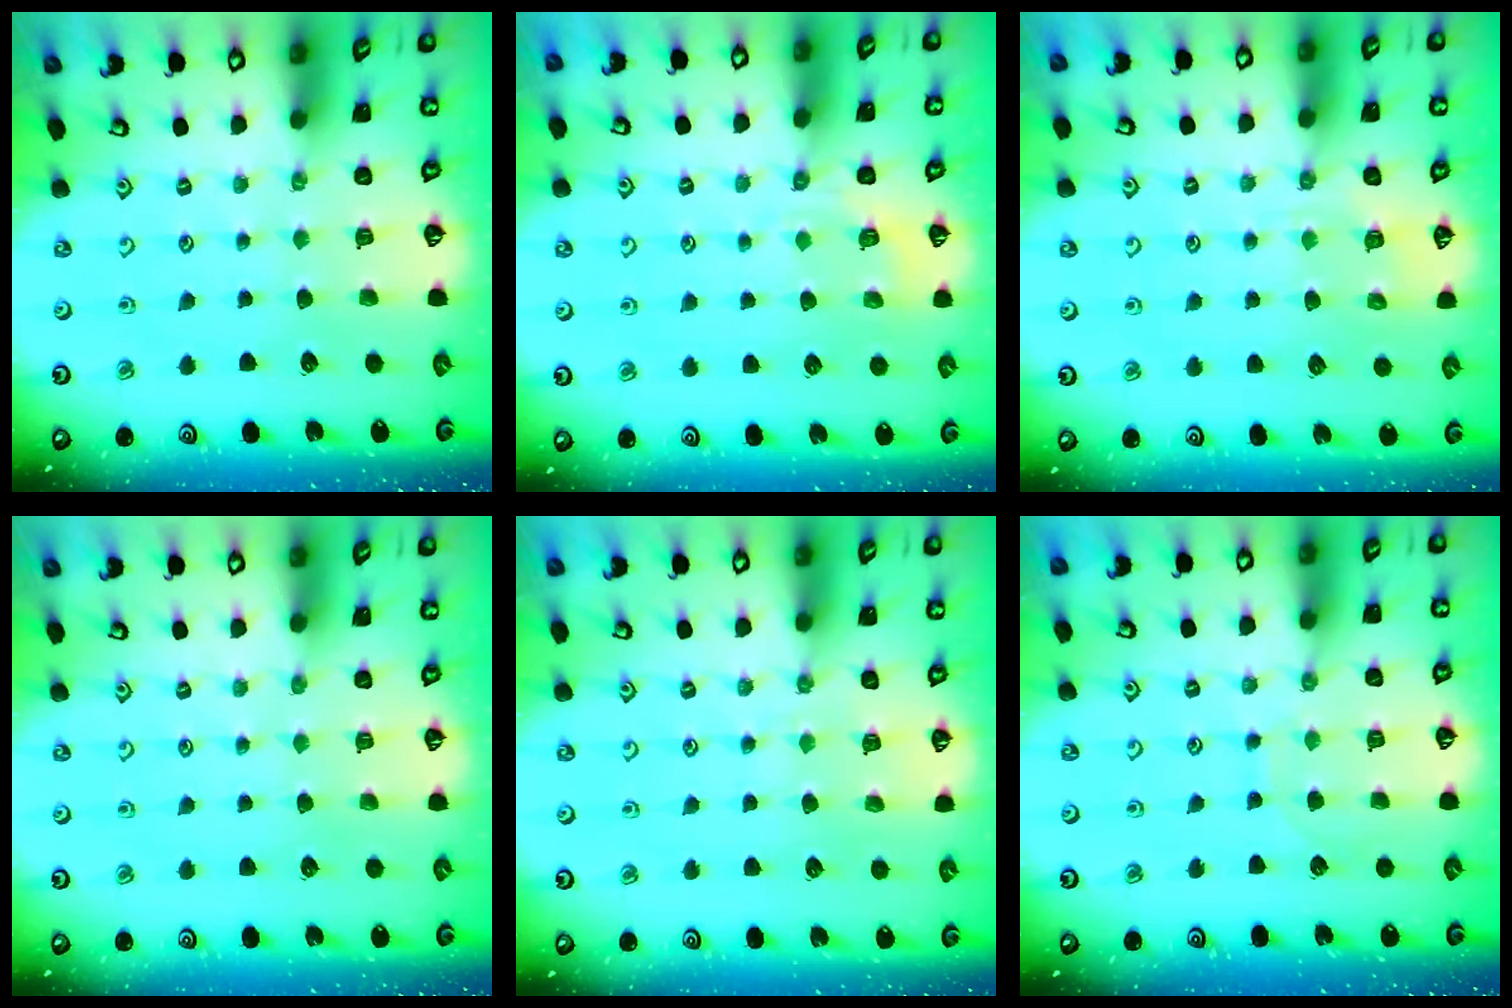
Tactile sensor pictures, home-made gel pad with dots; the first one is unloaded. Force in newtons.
{"total": 4.4, "press": 4.1, "slide": 1.7}
{"total": 5.3, "press": 5.2, "slide": 0.8}
{"total": 0.9, "press": 0.9, "slide": 0.1}
{"total": 5.5, "press": 5.4, "slide": 0.6}
{"total": 6.4, "press": 6.4, "slide": 0.2}